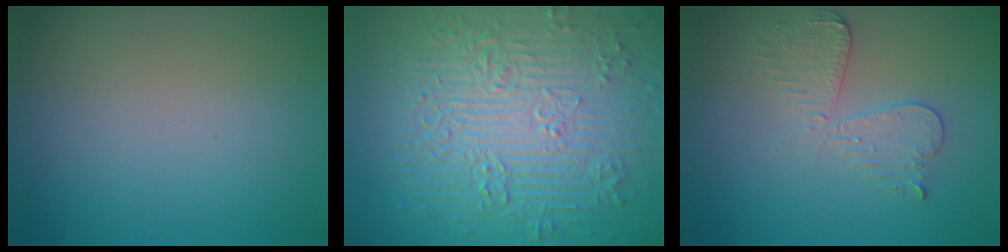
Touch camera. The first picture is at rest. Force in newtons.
{"total": 11.2, "press": 7.4, "slide": 8.4}
{"total": 3.0, "press": 2.7, "slide": 1.2}